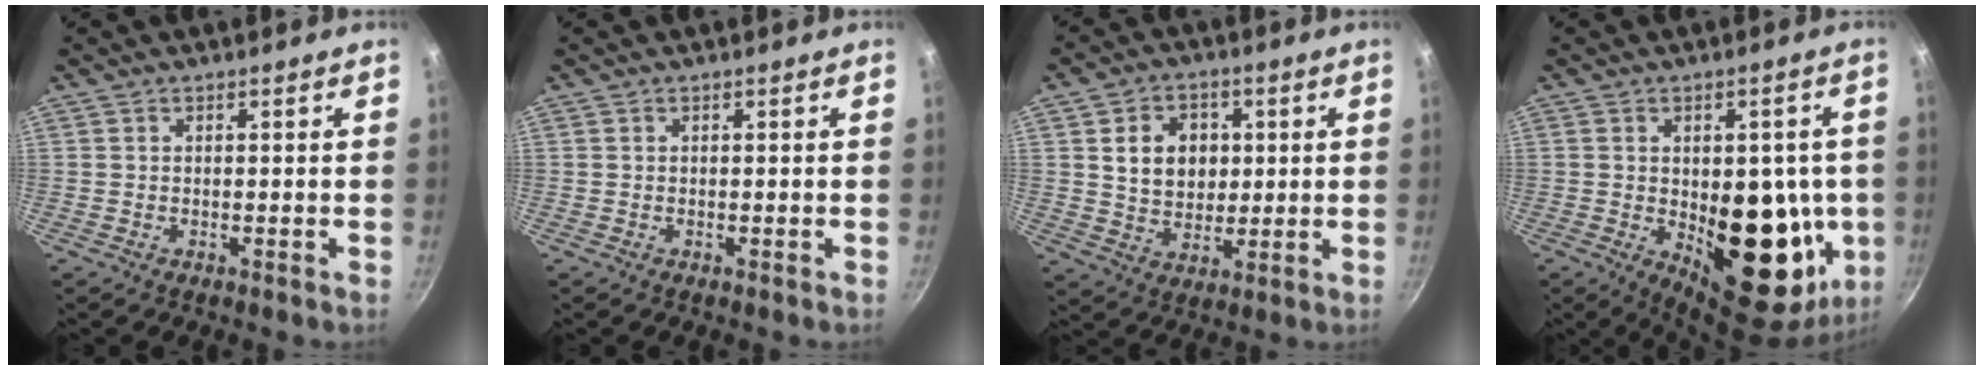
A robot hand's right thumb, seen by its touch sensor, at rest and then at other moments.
{"total": 0.0}
{"total": 9.9, "force": [1.9, 7.9, 5.7], "torque": [-0.065, -0.005, 0.034]}
{"total": 20.8, "force": [-2.4, 11.1, 17.4], "torque": [-0.173, -0.020, -0.013]}